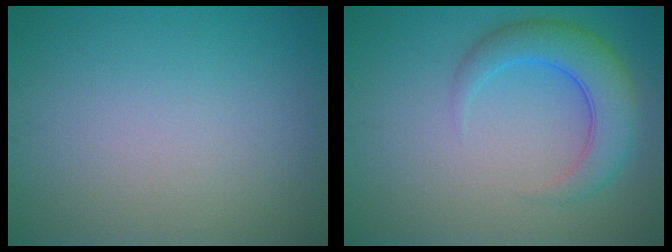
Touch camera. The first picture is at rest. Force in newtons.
{"total": 5.1, "press": 5.1, "slide": 0.2}